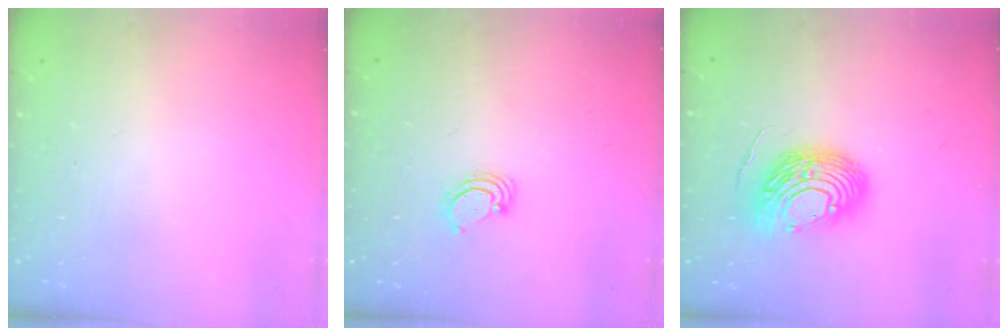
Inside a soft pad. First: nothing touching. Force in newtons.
{"total": 3.6, "press": 3.6, "slide": 0.4}
{"total": 13.9, "press": 13.7, "slide": 2.3}